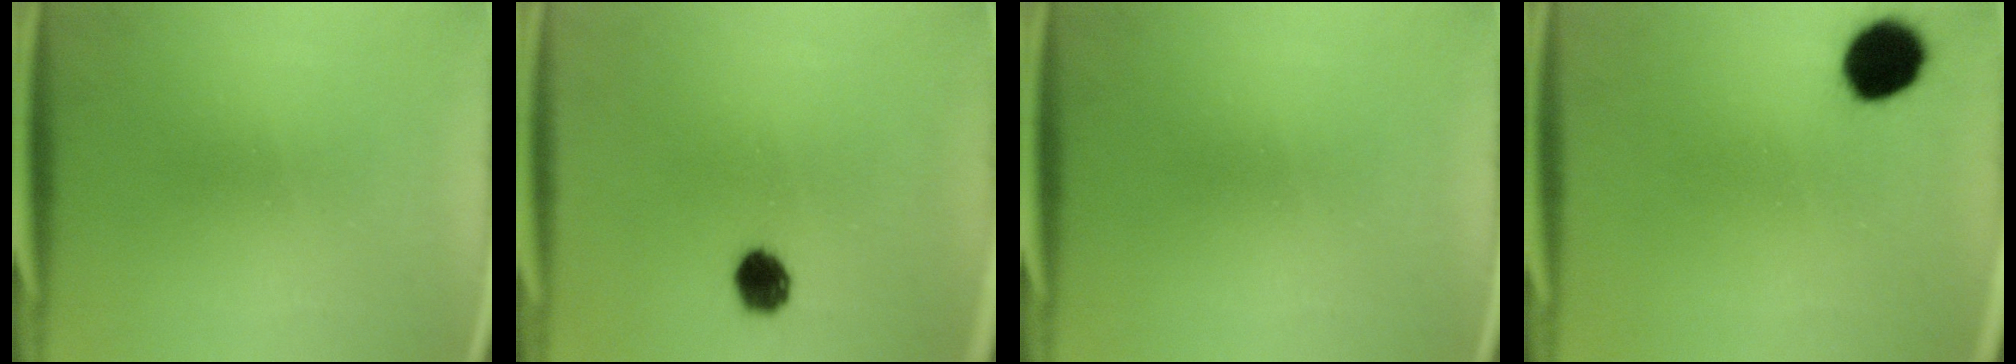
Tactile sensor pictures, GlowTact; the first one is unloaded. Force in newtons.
{"total": 5.3}
{"total": 0.0}
{"total": 9.3}